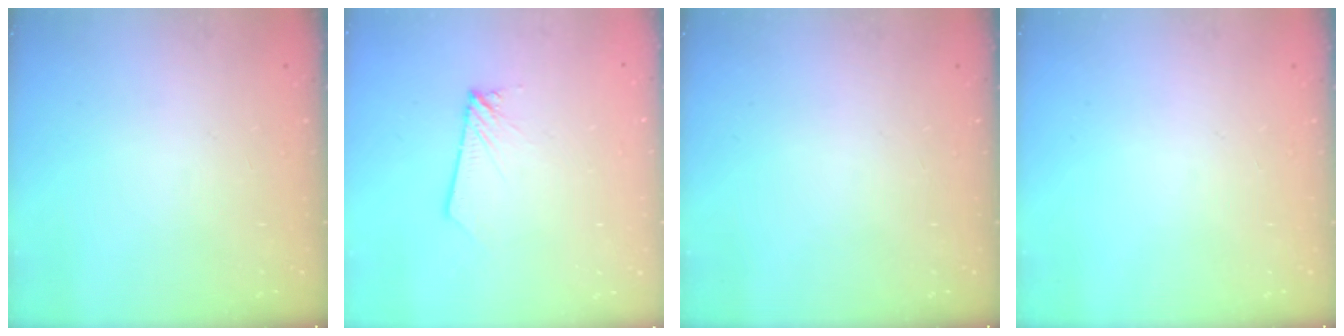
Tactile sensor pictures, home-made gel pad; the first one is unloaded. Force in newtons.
{"total": 1.9, "press": 1.9, "slide": 0.2}
{"total": 0.0}
{"total": 0.0}